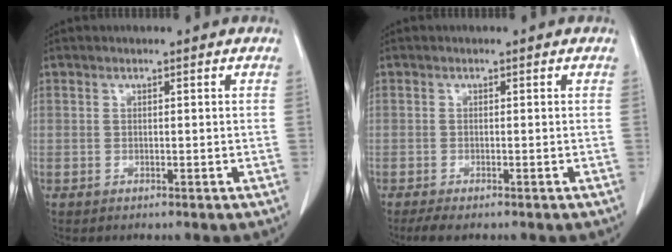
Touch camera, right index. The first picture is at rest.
{"total": 1.9, "force": [-1.4, 0.5, 1.2], "torque": [-0.026, -0.006, -0.024]}